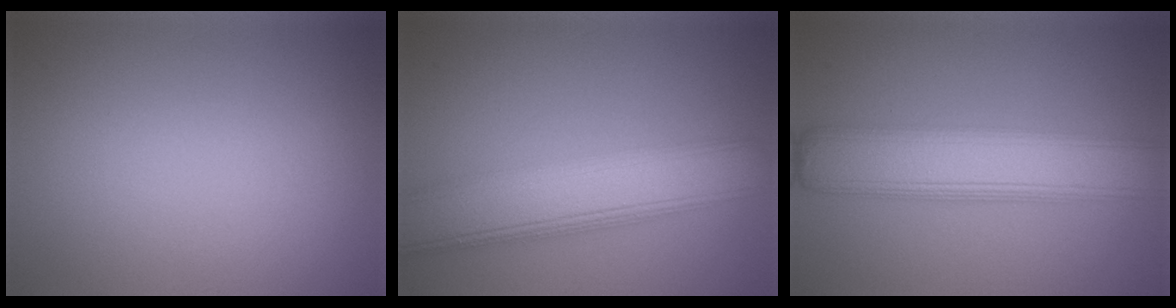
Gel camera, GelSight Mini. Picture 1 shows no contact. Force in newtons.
{"total": 8.4, "press": 8.4, "slide": 0.9}
{"total": 8.1, "press": 8.1, "slide": 0.3}